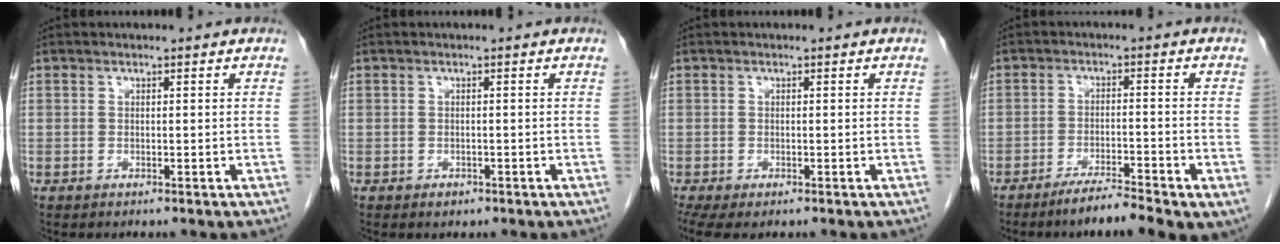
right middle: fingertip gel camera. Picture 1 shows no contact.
{"total": 0.9, "force": [-0.6, 0.6, 0.3], "torque": [-0.008, 0.001, -0.004]}
{"total": 5.6, "force": [-3.6, 2.4, 3.5], "torque": [-0.077, -0.016, -0.059]}
{"total": 7.5, "force": [-4.8, 0.9, 5.7], "torque": [-0.091, -0.008, -0.076]}